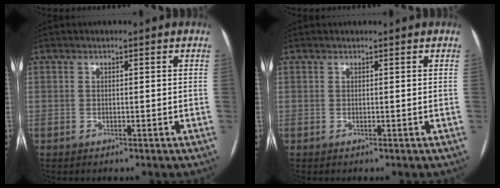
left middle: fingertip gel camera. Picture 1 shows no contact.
{"total": 0.7, "force": [0.7, 0.1, 0.1], "torque": [-0.008, 0.013, 0.011]}